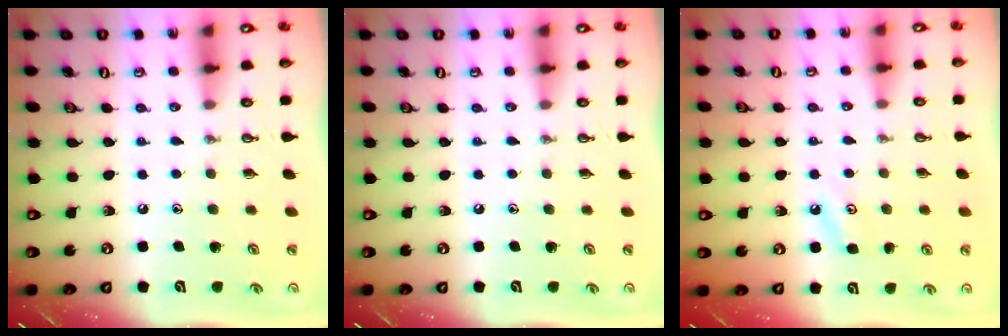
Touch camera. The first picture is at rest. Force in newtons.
{"total": 0.0}
{"total": 3.5, "press": 3.4, "slide": 0.8}